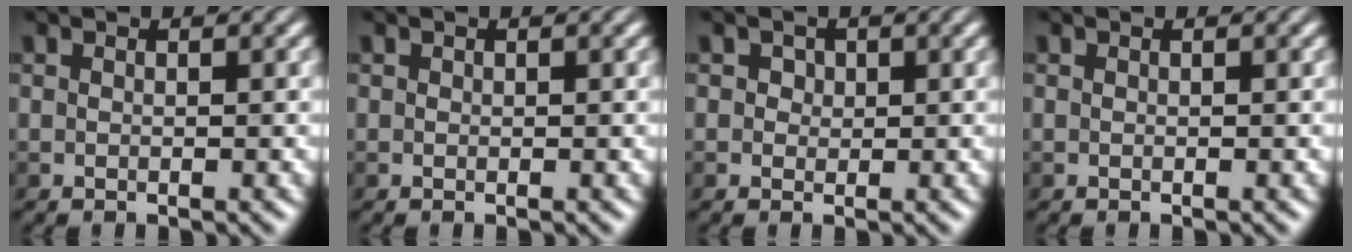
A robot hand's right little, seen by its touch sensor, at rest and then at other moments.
{"total": 0.0}
{"total": 1.2, "force": [0.4, 1.0, 0.5], "torque": [-0.004, -0.001, 0.002]}
{"total": 0.0}